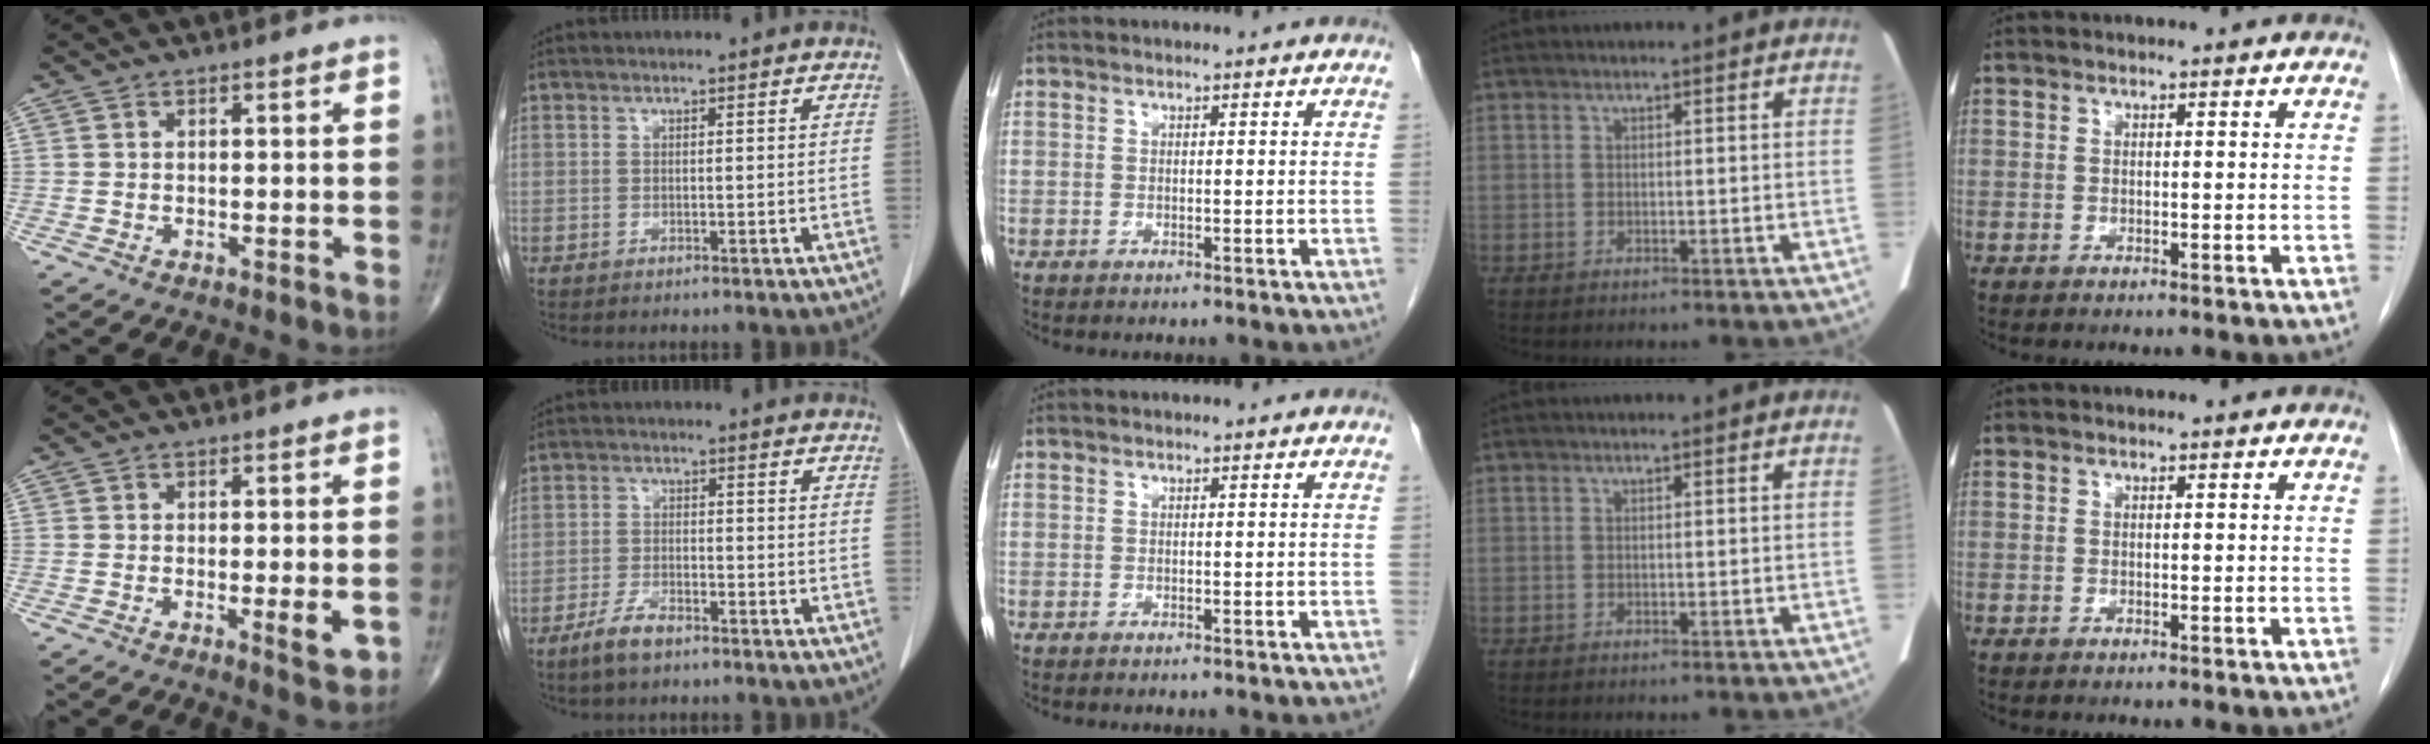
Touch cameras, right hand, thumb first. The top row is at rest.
{"thumb": {"total": 3.6, "force": [-0.7, 0.9, 3.4], "torque": [-0.049, -0.010, -0.011]}, "index": {"total": 4.6, "force": [-3.4, 1.2, 2.7], "torque": [-0.060, -0.002, -0.066]}}